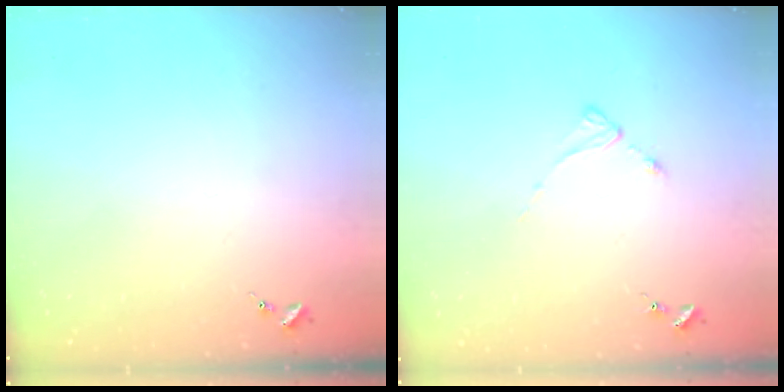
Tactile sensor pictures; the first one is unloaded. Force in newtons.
{"total": 2.4, "press": 2.4, "slide": 0.3}